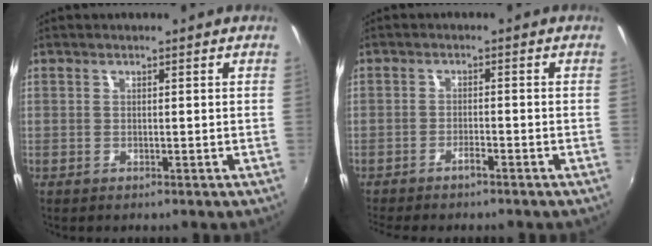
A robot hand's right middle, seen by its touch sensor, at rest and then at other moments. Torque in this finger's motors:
{"motor_torque": [1.07, -1.07, 0.33, 0.08]}